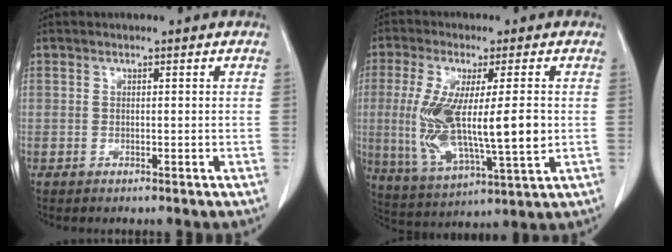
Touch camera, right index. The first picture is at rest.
{"total": 15.2, "force": [-0.3, 2.9, 14.9], "torque": [-0.291, -0.017, 0.000]}